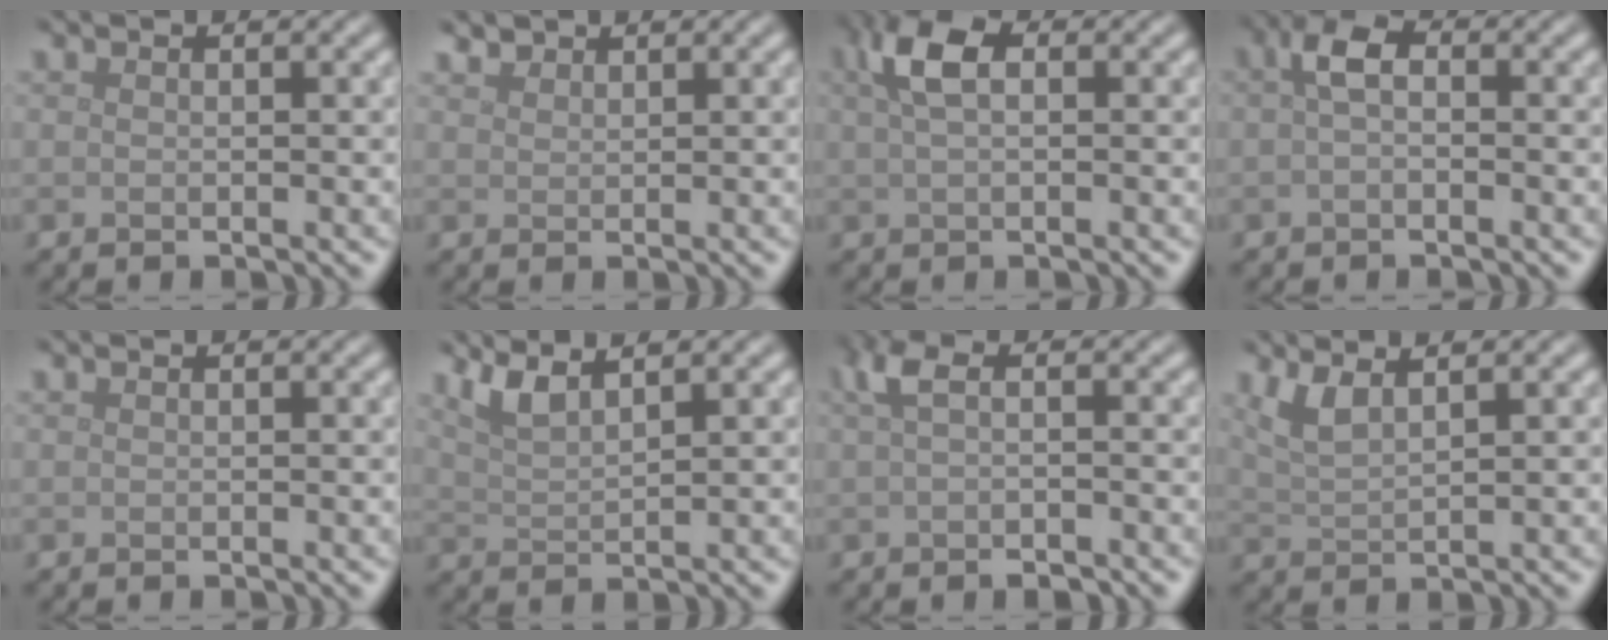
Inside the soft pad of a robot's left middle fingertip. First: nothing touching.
{"total": 1.5, "force": [1.4, 0.4, 0.2], "torque": [-0.008, 0.004, 0.030]}
{"total": 3.8, "force": [1.3, 1.8, 3.0], "torque": [-0.065, 0.010, 0.019]}
{"total": 2.3, "force": [0.1, 1.2, 2.0], "torque": [-0.037, 0.007, -0.006]}
{"total": 0.0}
{"total": 2.8, "force": [2.2, 0.6, 1.7], "torque": [-0.030, 0.004, 0.046]}
{"total": 3.0, "force": [-0.3, 1.2, 2.7], "torque": [-0.053, 0.000, -0.006]}
{"total": 2.6, "force": [1.6, 0.7, 1.8], "torque": [-0.037, -0.001, 0.036]}